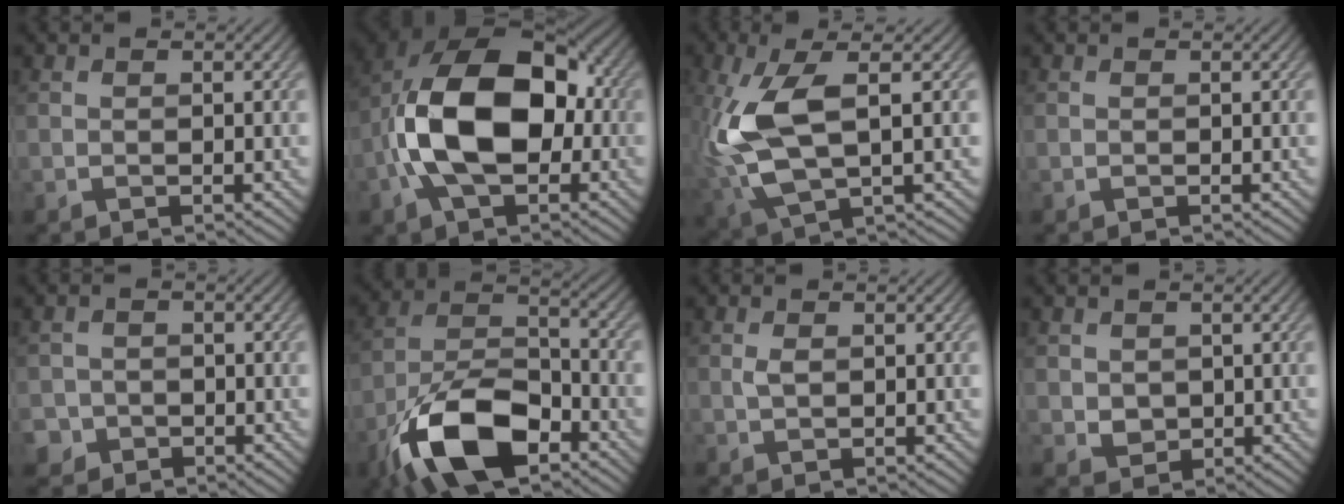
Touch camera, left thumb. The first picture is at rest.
{"total": 15.1, "force": [-1.8, 9.1, 11.9], "torque": [-0.217, 0.004, -0.046]}
{"total": 11.2, "force": [1.1, 4.5, 10.2], "torque": [-0.241, -0.002, 0.021]}
{"total": 0.0}
{"total": 2.8, "force": [-1.5, 2.4, 0.3], "torque": [-0.005, 0.001, -0.031]}
{"total": 14.5, "force": [-8.3, 6.8, 9.8], "torque": [-0.205, -0.013, -0.172]}
{"total": 1.2, "force": [0.2, 0.6, 1.0], "torque": [-0.026, 0.001, 0.004]}
{"total": 2.2, "force": [0.6, 2.0, 0.9], "torque": [-0.030, -0.005, 0.011]}